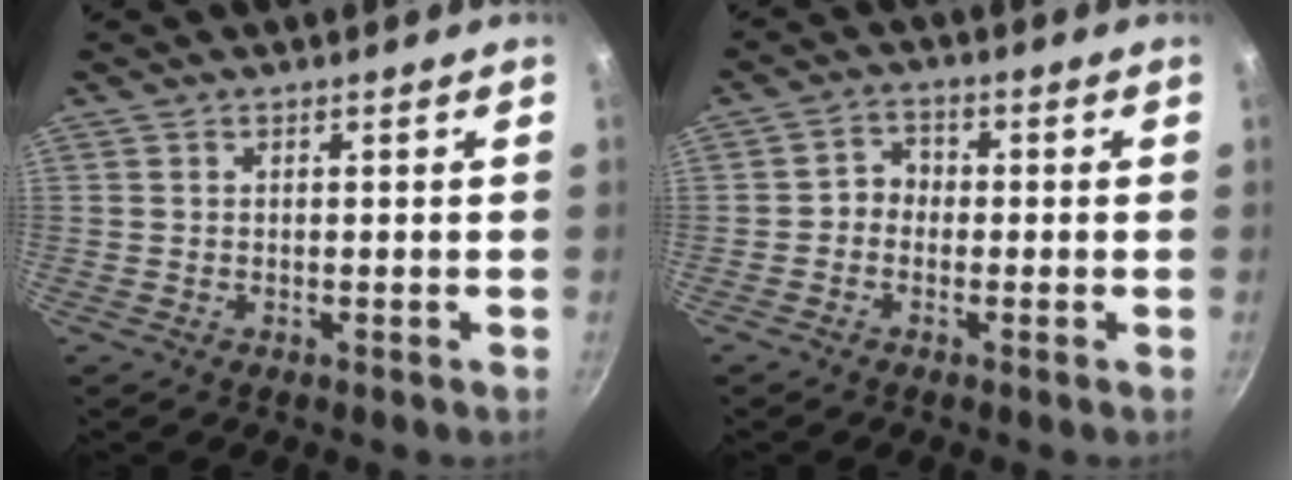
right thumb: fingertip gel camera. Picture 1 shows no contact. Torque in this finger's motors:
{"motor_torque": [-0.04, -0.11, 0.47, 0.10, 0.05]}